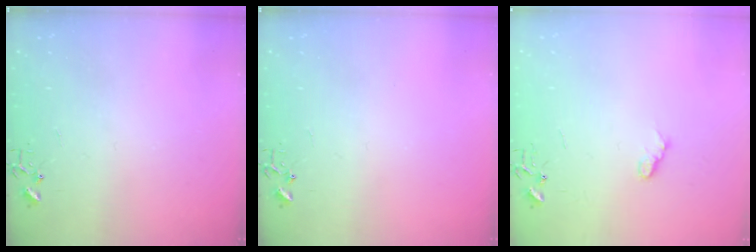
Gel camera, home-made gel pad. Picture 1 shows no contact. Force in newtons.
{"total": 0.0}
{"total": 7.2, "press": 7.1, "slide": 0.7}